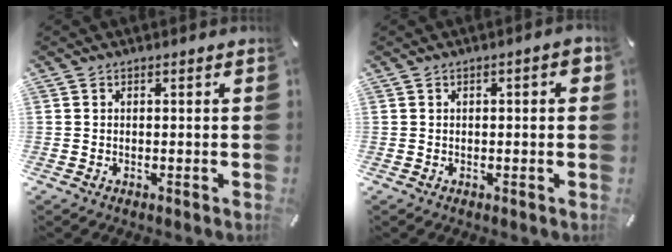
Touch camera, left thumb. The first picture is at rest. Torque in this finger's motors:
{"motor_torque": [0.08, 0.02, 0.02, -0.04, 0.03]}